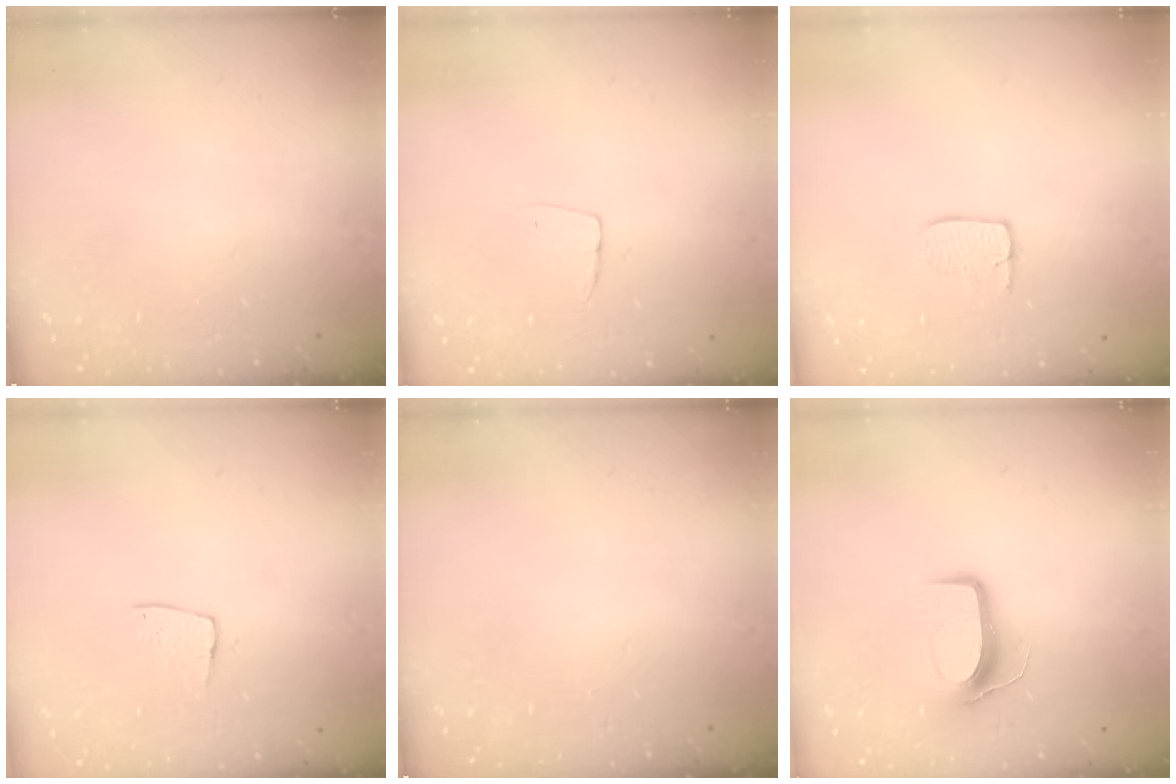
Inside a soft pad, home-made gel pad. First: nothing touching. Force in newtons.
{"total": 5.0, "press": 5.0, "slide": 0.3}
{"total": 5.9, "press": 5.9, "slide": 0.4}
{"total": 6.1, "press": 6.1, "slide": 0.3}
{"total": 0.0}
{"total": 9.2, "press": 9.1, "slide": 0.9}